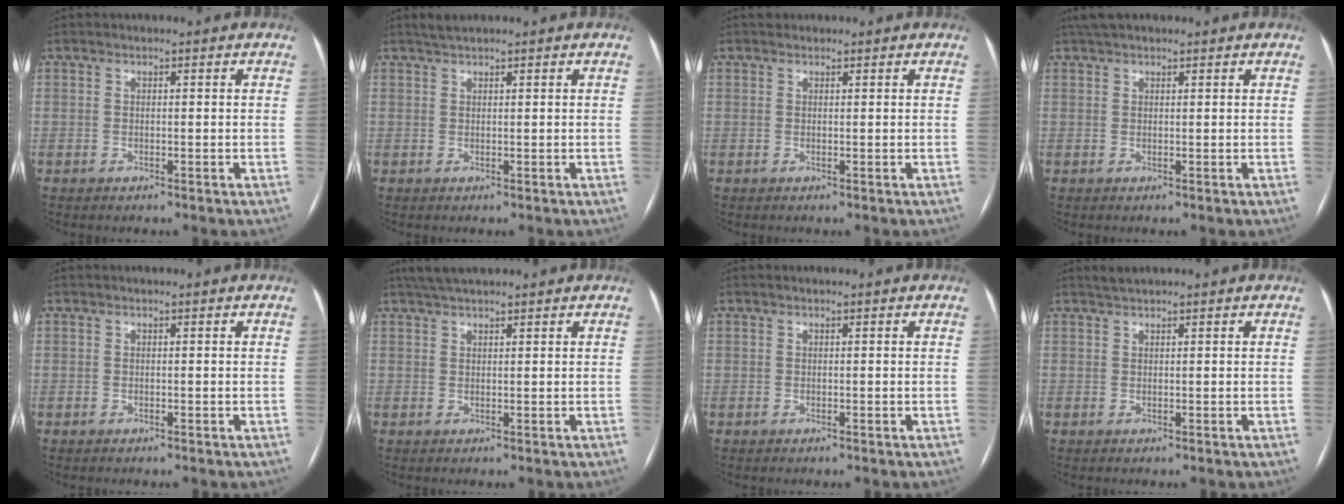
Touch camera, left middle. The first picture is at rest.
{"total": 1.7, "force": [1.5, 0.1, 0.8], "torque": [-0.017, 0.012, 0.030]}
{"total": 0.8, "force": [0.6, 0.4, 0.0], "torque": [-0.002, 0.010, 0.010]}
{"total": 3.6, "force": [2.9, 1.1, 1.7], "torque": [-0.030, 0.030, 0.052]}
{"total": 0.0}
{"total": 5.5, "force": [4.6, 1.0, 2.8], "torque": [-0.046, 0.034, 0.081]}
{"total": 0.0}
{"total": 1.2, "force": [1.1, 0.0, 0.3], "torque": [-0.008, 0.009, 0.026]}